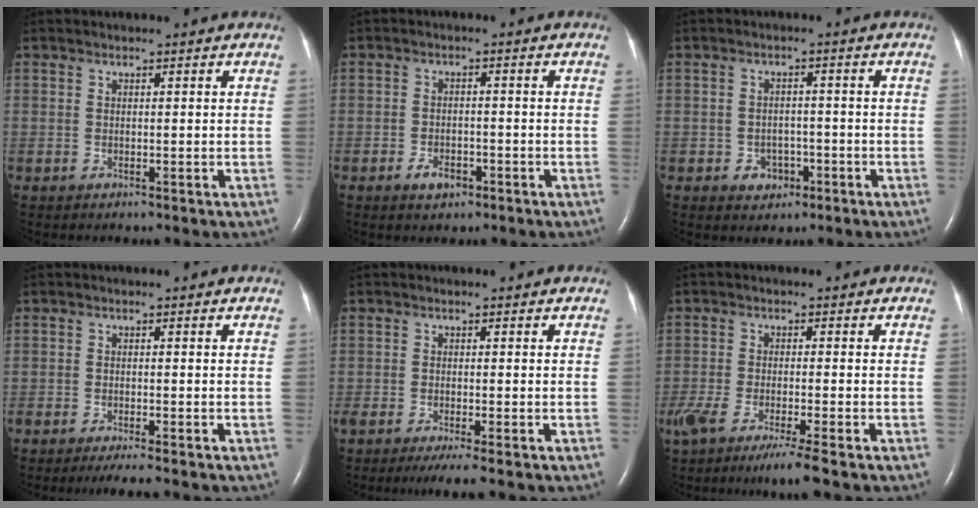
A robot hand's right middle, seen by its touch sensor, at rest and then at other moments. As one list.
[{"total": 3.0, "force": [-1.8, 1.6, 1.7], "torque": [-0.035, 0.001, -0.025]}, {"total": 3.2, "force": [-1.4, 2.5, 1.3], "torque": [-0.015, 0.006, -0.015]}, {"total": 4.1, "force": [-3.3, 0.1, 2.3], "torque": [-0.036, -0.007, -0.051]}, {"total": 4.4, "force": [-3.3, 0.0, 2.9], "torque": [-0.044, -0.010, -0.053]}, {"total": 8.4, "force": [-5.9, 0.1, 6.0], "torque": [-0.102, -0.022, -0.097]}]